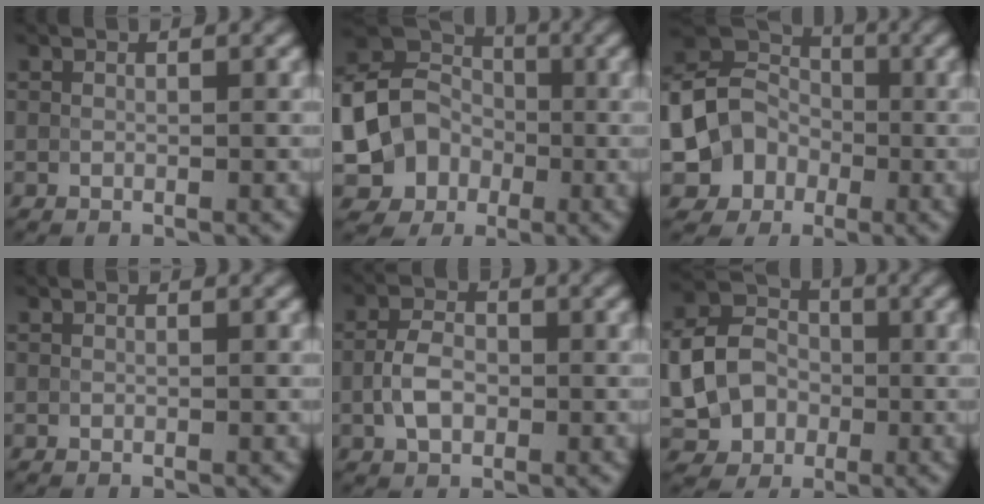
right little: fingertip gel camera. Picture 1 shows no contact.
{"total": 10.9, "force": [-2.9, 9.8, 3.7], "torque": [-0.079, -0.015, -0.070]}
{"total": 7.5, "force": [-2.1, 6.7, 2.6], "torque": [-0.042, 0.000, -0.060]}
{"total": 0.0}
{"total": 2.9, "force": [-0.4, 2.0, 2.1], "torque": [-0.044, 0.002, -0.010]}
{"total": 6.7, "force": [-0.7, 5.7, 3.5], "torque": [-0.072, -0.006, -0.016]}